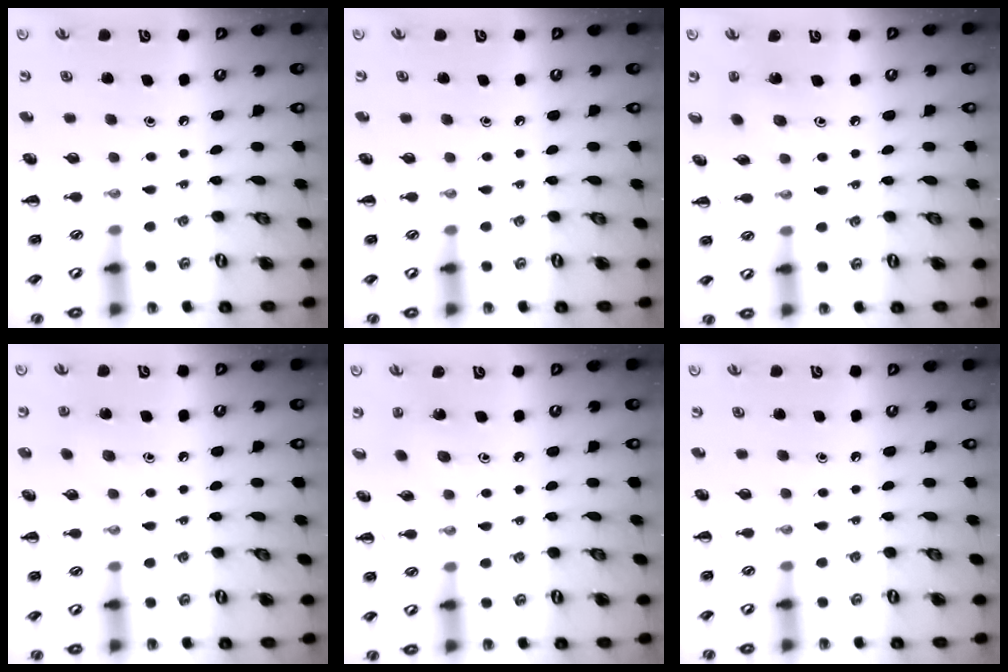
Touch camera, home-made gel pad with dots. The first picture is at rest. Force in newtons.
{"total": 0.0}
{"total": 2.8, "press": 2.7, "slide": 0.8}
{"total": 6.1, "press": 5.8, "slide": 1.8}
{"total": 2.5, "press": 2.4, "slide": 0.8}
{"total": 0.0}